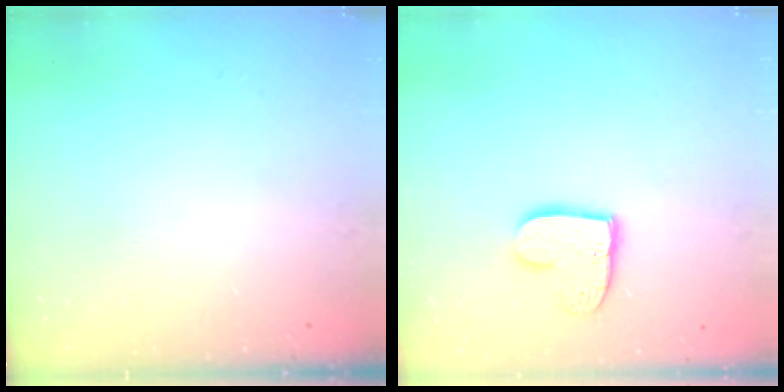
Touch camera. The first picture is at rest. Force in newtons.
{"total": 10.1, "press": 10.0, "slide": 0.5}